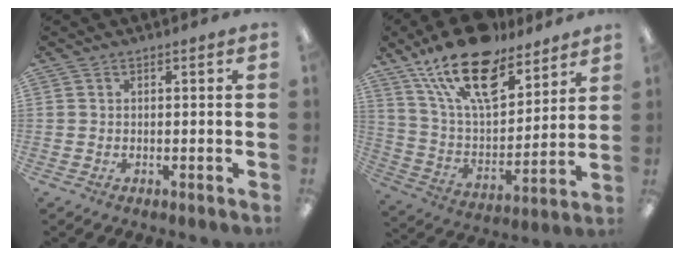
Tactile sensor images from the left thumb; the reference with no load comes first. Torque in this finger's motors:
{"motor_torque": [0.42, 0.44, 1.62, -1.15, 0.51]}